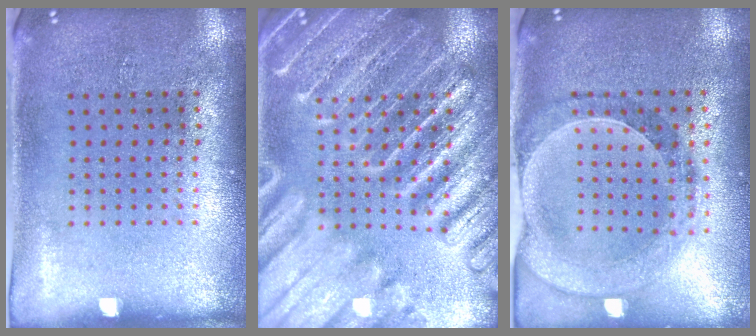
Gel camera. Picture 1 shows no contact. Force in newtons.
{"total": 6.2, "press": 6.1, "slide": 0.8}
{"total": 0.8, "press": 0.7, "slide": 0.3}